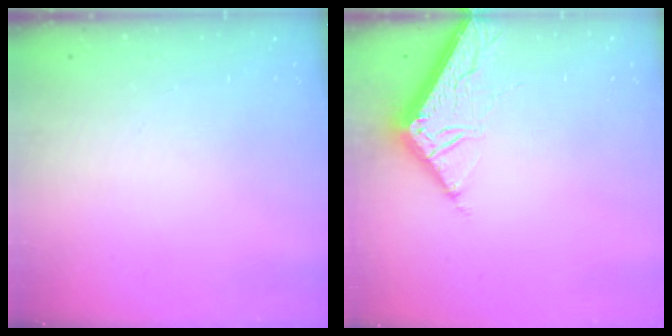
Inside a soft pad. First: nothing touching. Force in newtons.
{"total": 6.8, "press": 6.8, "slide": 0.7}